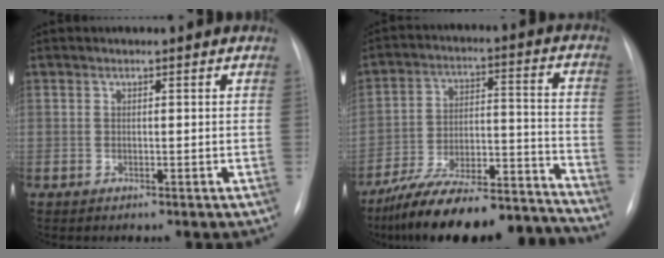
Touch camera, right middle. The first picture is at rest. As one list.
[{"total": 21.7, "force": [-19.8, 3.5, 8.4], "torque": [-0.115, 0.025, -0.304]}]